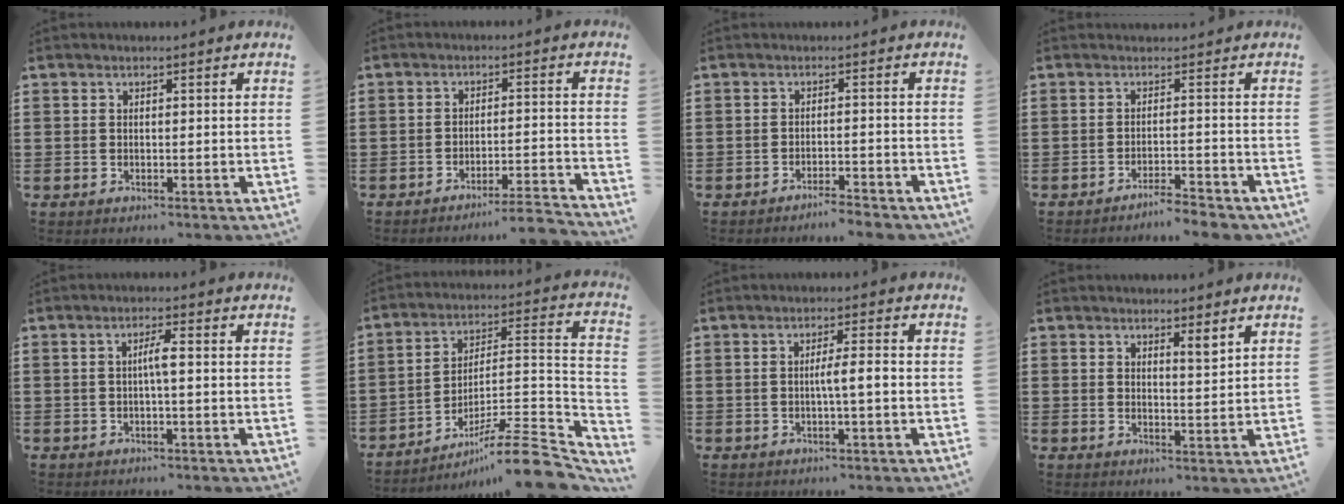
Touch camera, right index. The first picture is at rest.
{"total": 3.9, "force": [-3.6, -0.4, 1.4], "torque": [-0.025, -0.011, -0.074]}
{"total": 2.3, "force": [-2.3, -0.1, 0.6], "torque": [-0.014, 0.000, -0.047]}
{"total": 2.0, "force": [-1.9, -0.2, 0.5], "torque": [-0.014, 0.001, -0.040]}
{"total": 2.4, "force": [-0.3, 0.1, 2.3], "torque": [-0.045, 0.000, -0.008]}
{"total": 10.4, "force": [-8.3, 0.6, 6.3], "torque": [-0.091, 0.014, -0.164]}
{"total": 3.1, "force": [-0.6, 0.3, 3.0], "torque": [-0.053, 0.000, -0.013]}
{"total": 2.4, "force": [2.0, 0.3, 1.3], "torque": [-0.018, -0.002, 0.034]}